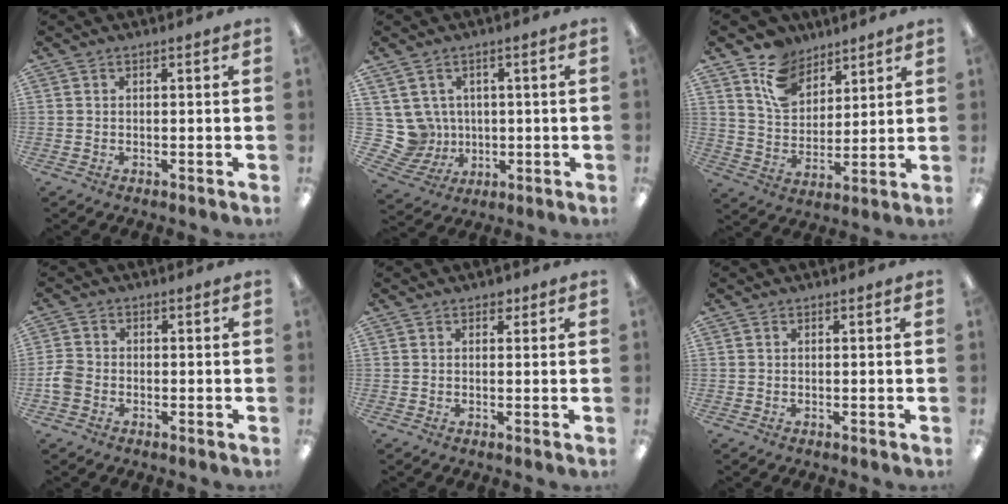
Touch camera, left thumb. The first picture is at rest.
{"total": 8.1, "force": [1.7, 7.8, 1.5], "torque": [-0.068, -0.014, 0.042]}
{"total": 11.6, "force": [8.1, 7.5, 3.7], "torque": [-0.078, -0.041, 0.158]}
{"total": 3.8, "force": [-1.5, 3.0, 1.9], "torque": [-0.034, 0.009, -0.027]}
{"total": 1.6, "force": [0.9, 1.2, 0.7], "torque": [-0.006, -0.001, 0.015]}
{"total": 0.0}